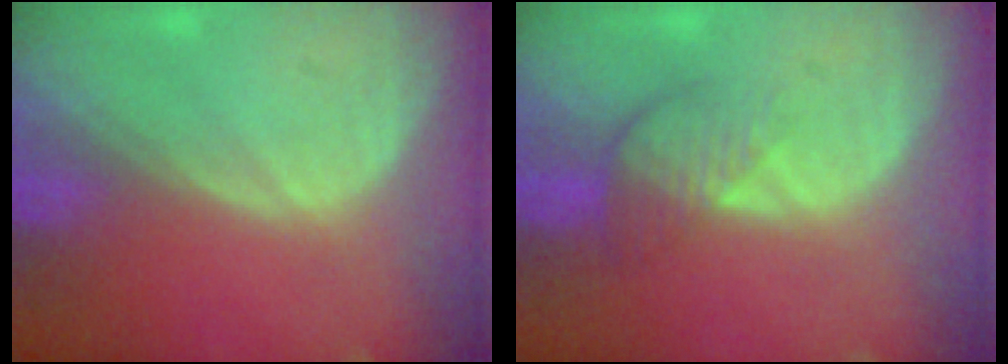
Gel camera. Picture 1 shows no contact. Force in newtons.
{"total": 4.3, "press": 3.7, "slide": 2.1}